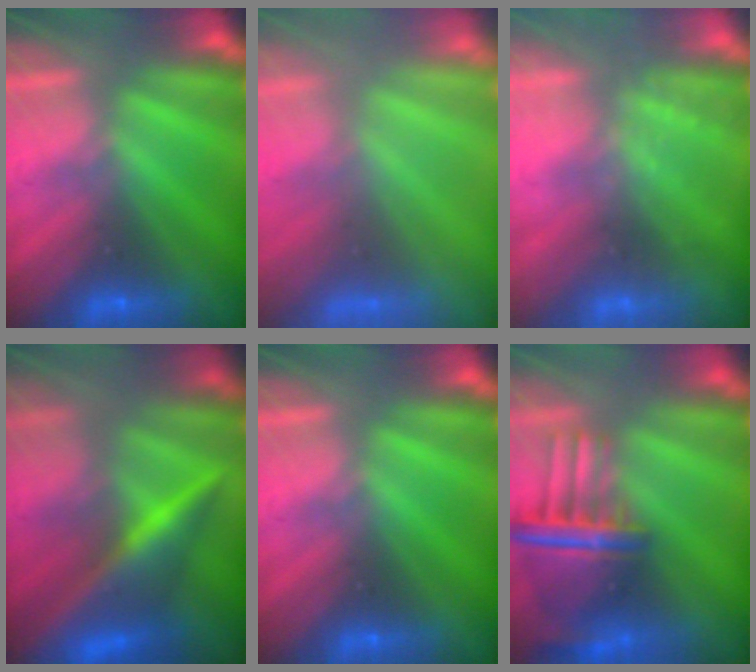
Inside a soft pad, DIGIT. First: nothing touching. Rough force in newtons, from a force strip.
{"total": 7.0}
{"total": 2.2}
{"total": 13.7}
{"total": 0.0}
{"total": 7.8}